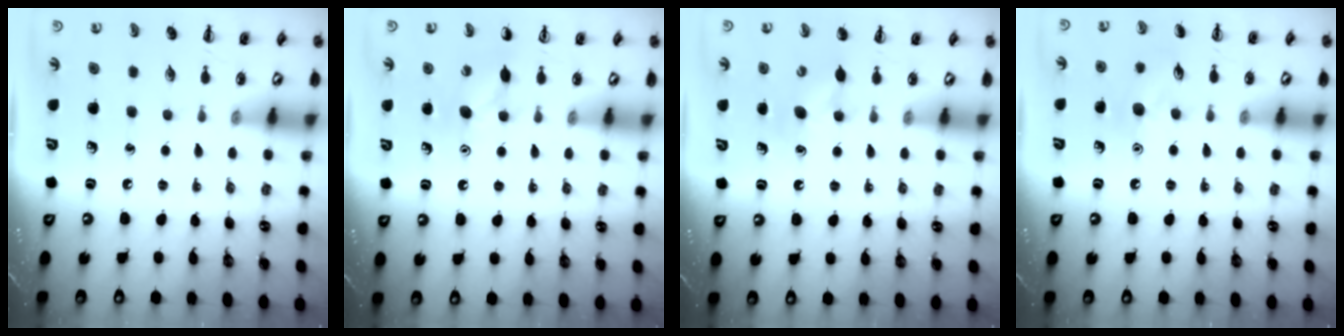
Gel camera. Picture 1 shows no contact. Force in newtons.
{"total": 5.8, "press": 5.6, "slide": 1.7}
{"total": 5.1, "press": 4.8, "slide": 1.5}
{"total": 8.0, "press": 7.9, "slide": 1.5}